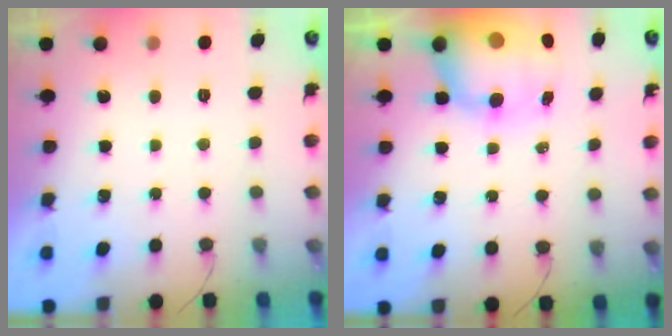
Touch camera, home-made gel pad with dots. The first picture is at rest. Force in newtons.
{"total": 13.3, "press": 12.9, "slide": 3.3}